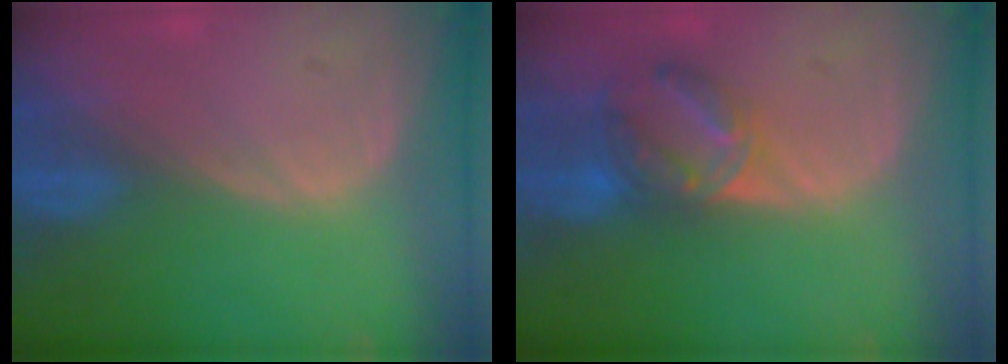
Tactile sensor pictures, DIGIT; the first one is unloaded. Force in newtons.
{"total": 7.3, "press": 6.2, "slide": 3.7}